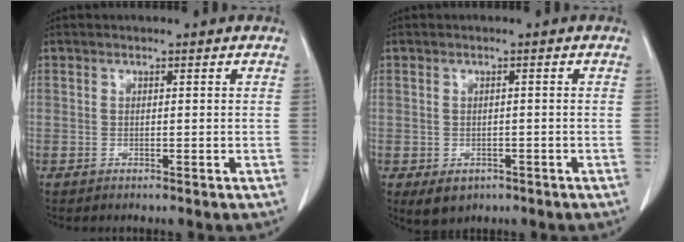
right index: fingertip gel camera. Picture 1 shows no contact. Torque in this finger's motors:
{"motor_torque": [-0.15, -0.11, -0.14, -0.07]}